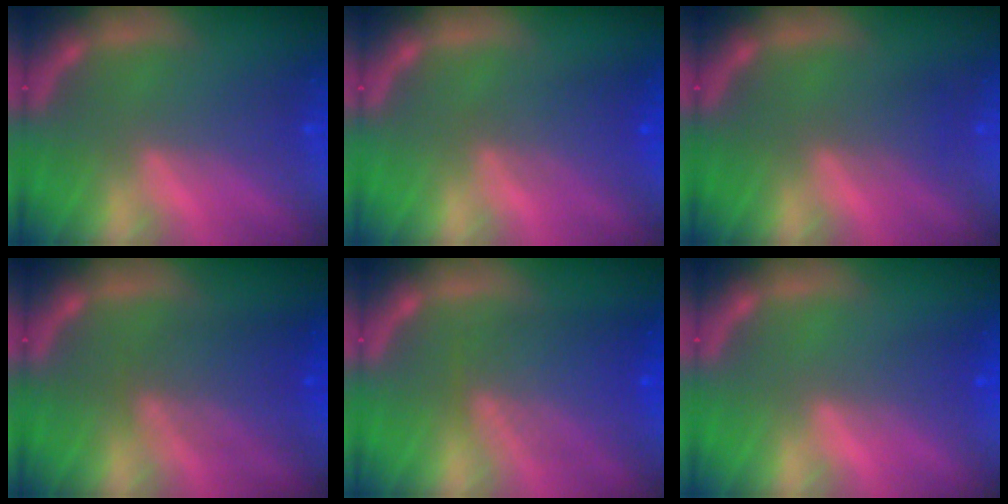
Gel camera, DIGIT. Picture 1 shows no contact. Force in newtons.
{"total": 3.0}
{"total": 1.5}
{"total": 5.1}
{"total": 6.6}
{"total": 1.5}